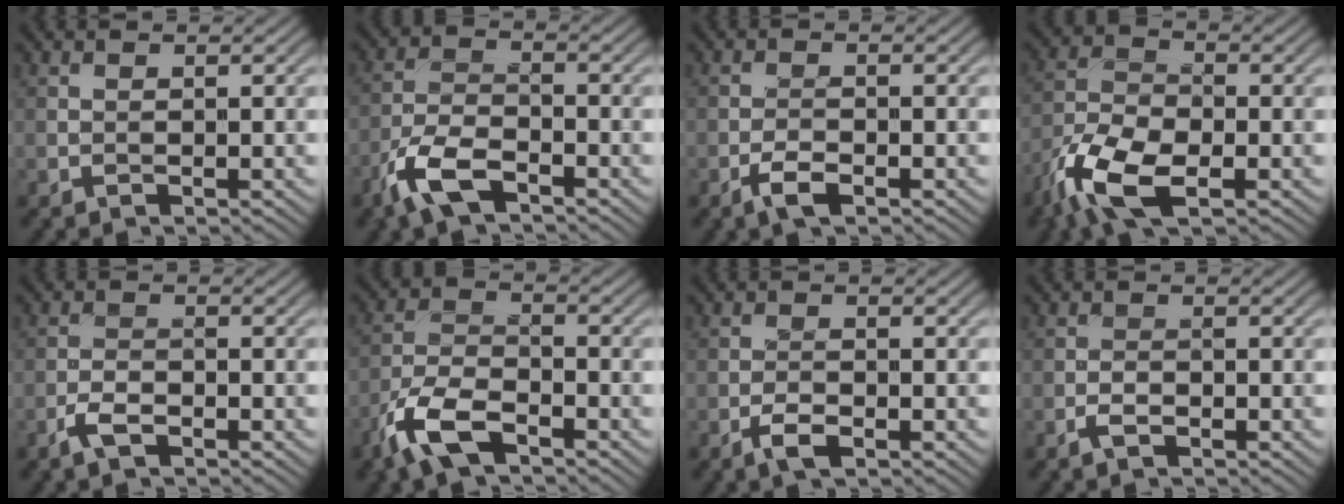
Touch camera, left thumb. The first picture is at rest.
{"total": 7.2, "force": [-4.7, 2.8, 4.7], "torque": [-0.105, -0.003, -0.106]}
{"total": 2.7, "force": [-1.6, 1.0, 1.9], "torque": [-0.039, 0.001, -0.038]}
{"total": 9.9, "force": [-5.7, 4.3, 6.8], "torque": [-0.151, -0.017, -0.125]}
{"total": 2.5, "force": [-1.7, 0.9, 1.6], "torque": [-0.037, 0.000, -0.041]}
{"total": 8.1, "force": [-5.3, 3.2, 5.3], "torque": [-0.116, -0.006, -0.119]}
{"total": 2.3, "force": [-1.4, 0.8, 1.6], "torque": [-0.034, 0.001, -0.032]}
{"total": 1.3, "force": [-1.0, 0.5, 0.8], "torque": [-0.018, 0.000, -0.023]}